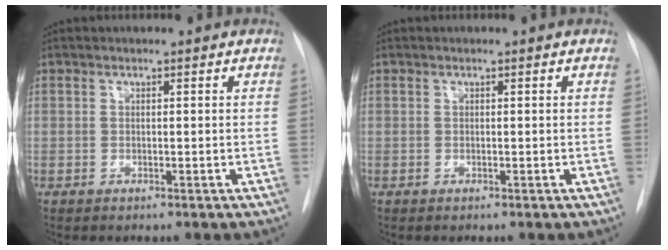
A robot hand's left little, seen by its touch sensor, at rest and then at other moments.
{"total": 0.0}